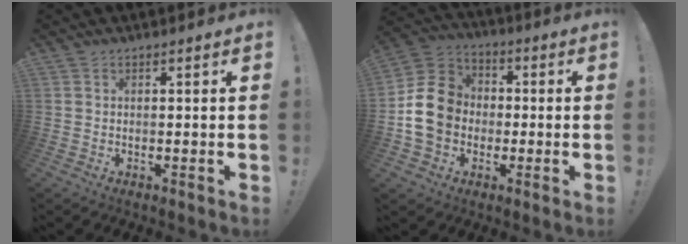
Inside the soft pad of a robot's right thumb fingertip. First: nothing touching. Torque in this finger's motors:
{"motor_torque": [0.20, 0.40, 0.89, -1.00, 0.13]}